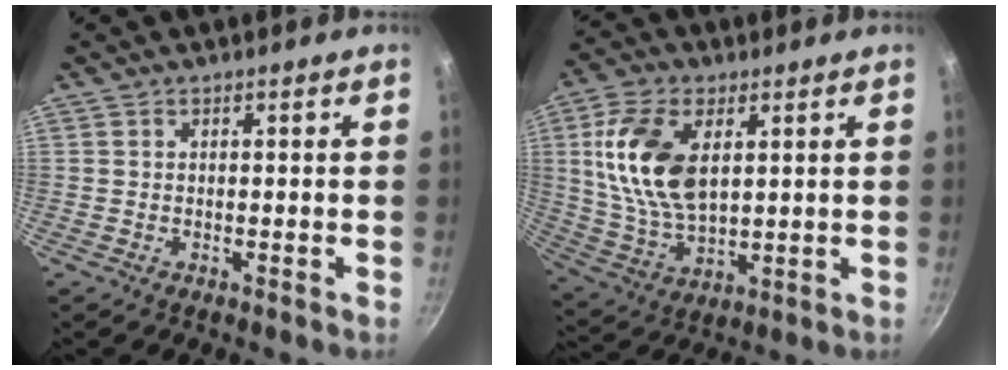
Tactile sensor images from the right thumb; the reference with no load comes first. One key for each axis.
{"total": 15.7, "fx": 3.9, "fy": 9.0, "fz": 12.3, "tx": -0.226, "ty": -0.013, "tz": 0.086}